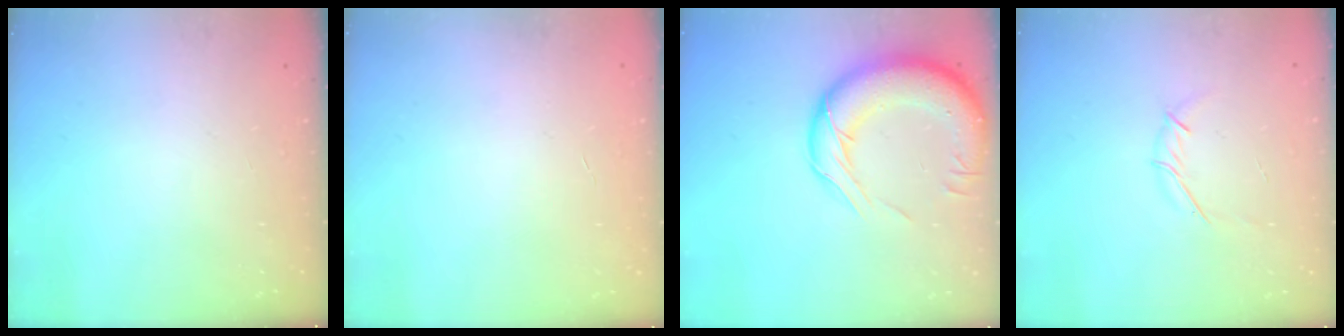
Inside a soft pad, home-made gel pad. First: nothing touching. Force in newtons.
{"total": 0.5, "press": 0.5, "slide": 0.1}
{"total": 17.0, "press": 16.5, "slide": 4.1}
{"total": 4.0, "press": 3.9, "slide": 1.0}